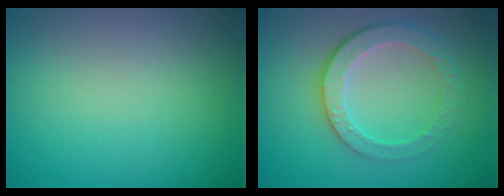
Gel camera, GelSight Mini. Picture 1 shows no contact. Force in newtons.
{"total": 3.3, "press": 3.3, "slide": 0.6}